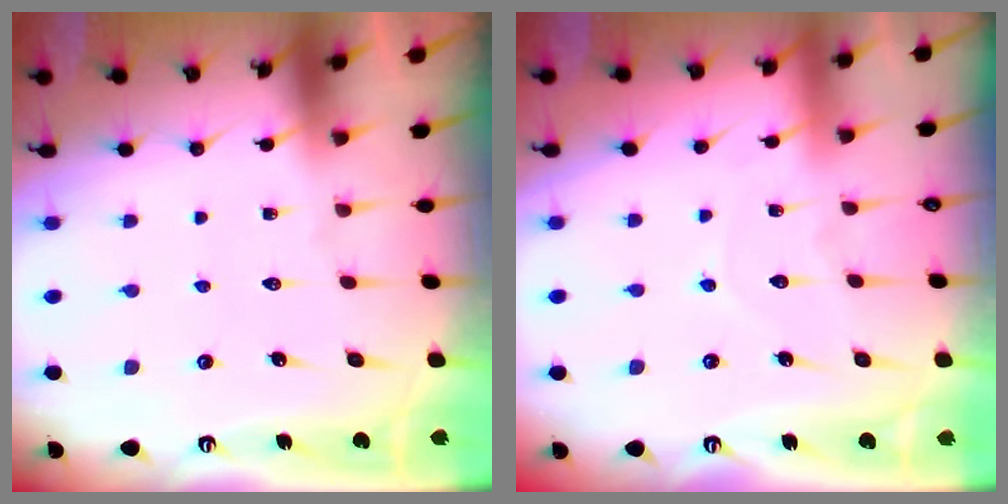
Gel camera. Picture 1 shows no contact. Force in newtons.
{"total": 5.3, "press": 5.3, "slide": 0.4}